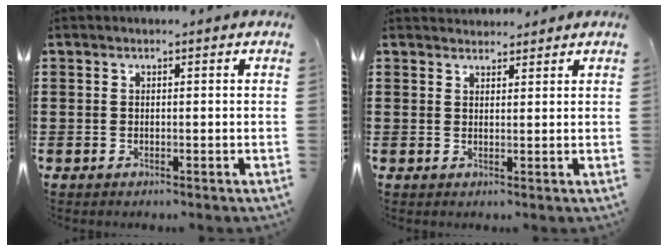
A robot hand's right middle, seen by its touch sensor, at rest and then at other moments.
{"total": 1.9, "force": [1.8, 0.4, -0.2], "torque": [0.007, 0.002, 0.034]}